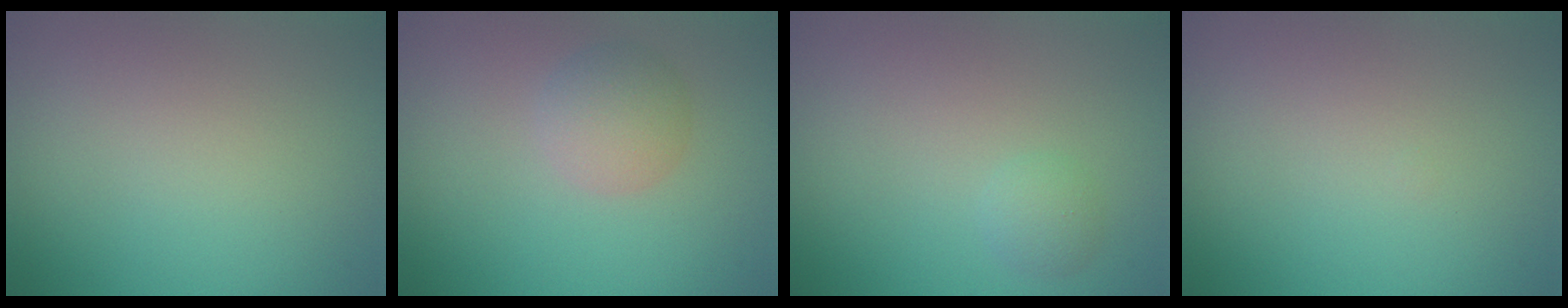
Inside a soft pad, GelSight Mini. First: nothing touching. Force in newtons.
{"total": 2.7, "press": 2.7, "slide": 0.2}
{"total": 1.2, "press": 1.2, "slide": 0.0}
{"total": 0.0}